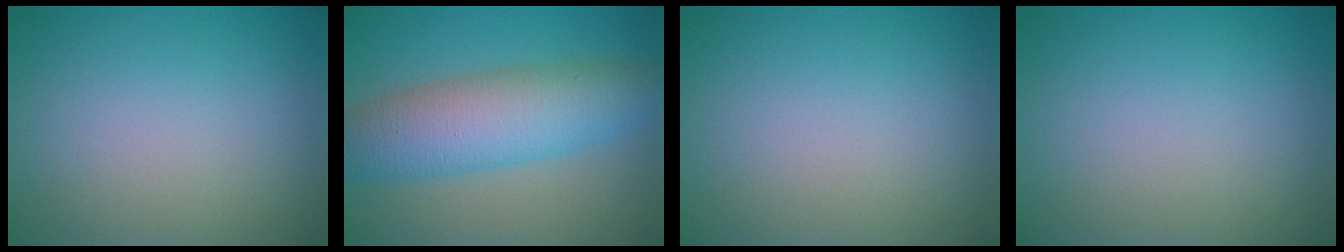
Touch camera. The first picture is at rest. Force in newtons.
{"total": 7.7, "press": 7.7, "slide": 0.3}
{"total": 0.0}
{"total": 0.0}